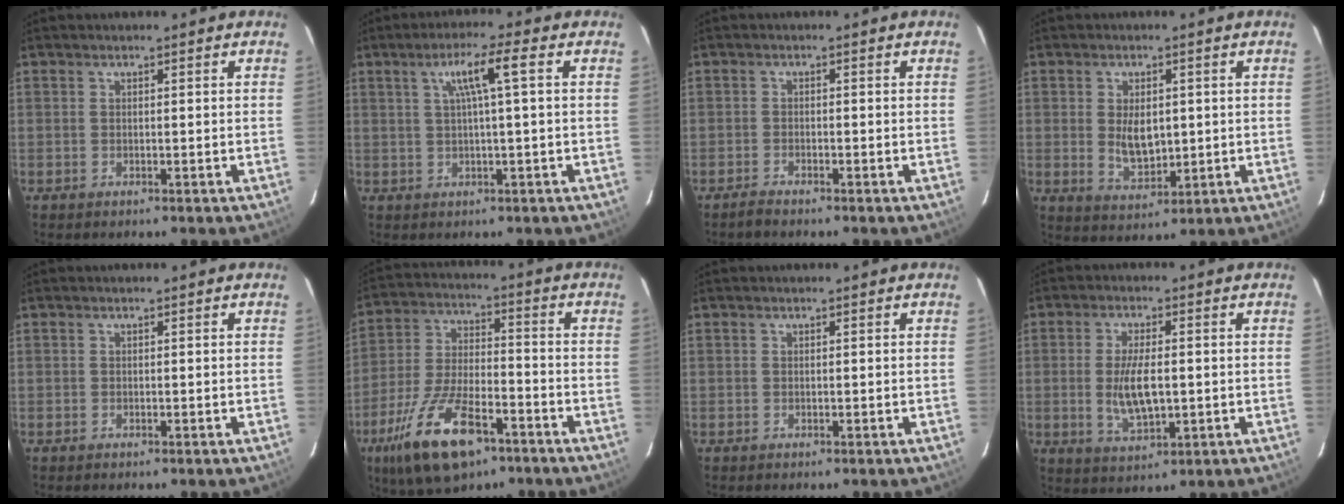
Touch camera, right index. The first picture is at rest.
{"total": 5.8, "force": [1.4, -0.5, 5.6], "torque": [-0.097, 0.008, 0.027]}
{"total": 1.8, "force": [-1.7, 0.1, 0.6], "torque": [-0.023, -0.003, -0.031]}
{"total": 5.7, "force": [0.5, 3.6, 4.4], "torque": [-0.075, -0.007, 0.020]}
{"total": 0.0}
{"total": 17.2, "force": [-9.9, 6.6, 12.4], "torque": [-0.260, -0.028, -0.178]}
{"total": 0.0}
{"total": 7.9, "force": [-0.6, 3.3, 7.2], "torque": [-0.138, -0.009, -0.005]}